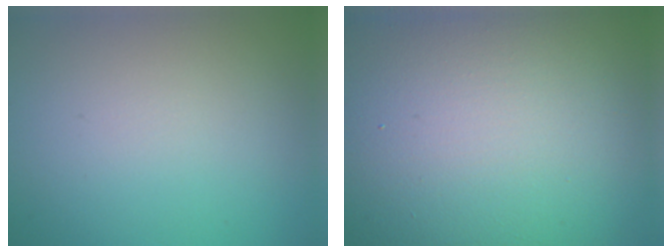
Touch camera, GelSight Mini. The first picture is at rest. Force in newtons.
{"total": 20.5, "press": 20.5, "slide": 1.3}